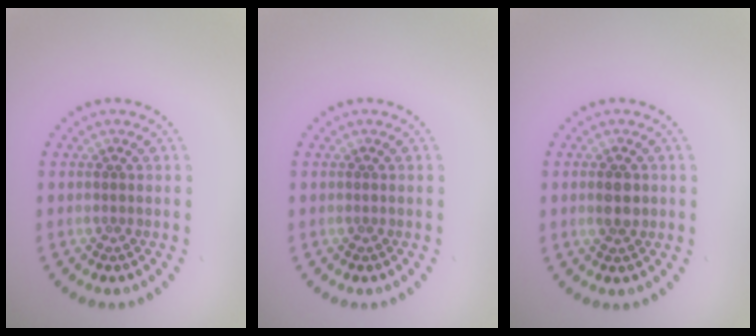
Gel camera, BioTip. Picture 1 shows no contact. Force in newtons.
{"total": 0.0}
{"total": 2.0, "press": 1.9, "slide": 0.4}